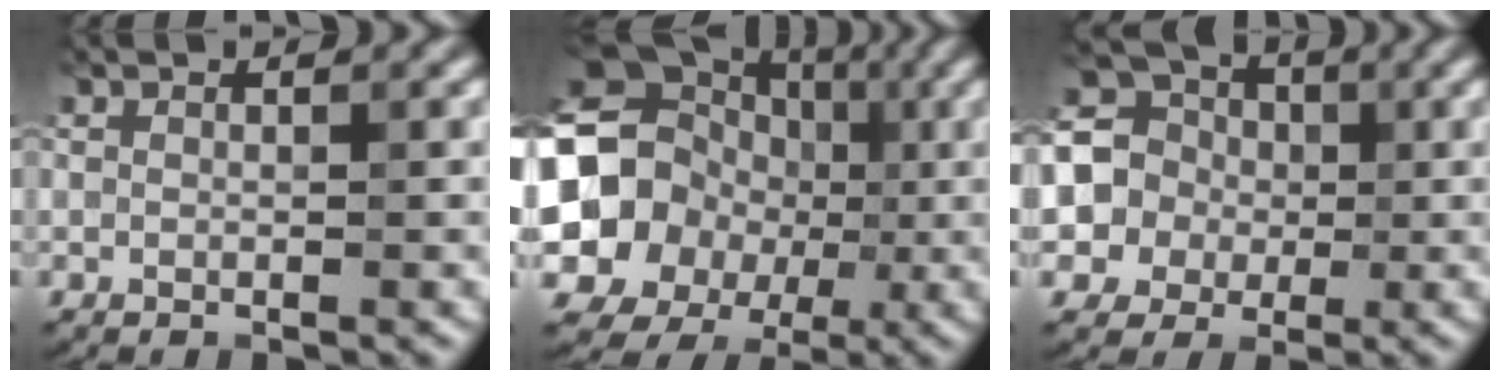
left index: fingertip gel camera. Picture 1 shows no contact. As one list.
[{"total": 13.1, "force": [-0.9, 11.7, 5.9], "torque": [-0.118, -0.005, -0.037]}, {"total": 9.1, "force": [1.3, 8.4, 3.4], "torque": [-0.085, 0.032, -0.013]}]